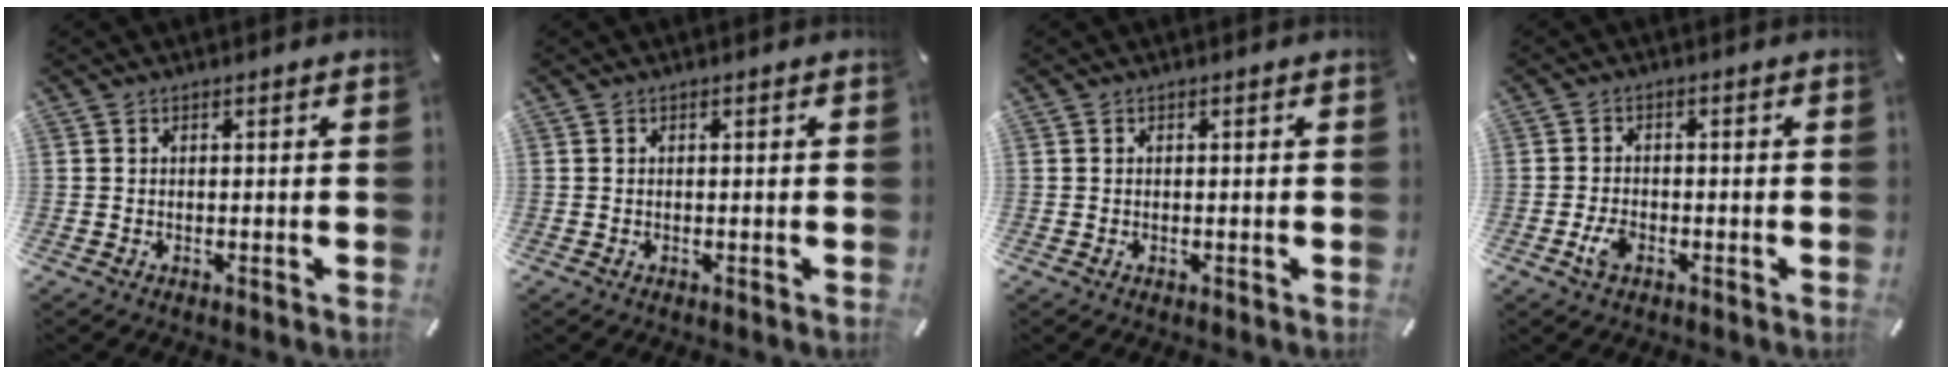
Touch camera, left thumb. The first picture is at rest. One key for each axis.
{"total": 0.0}
{"total": 0.0}
{"total": 3.7, "fx": -1.6, "fy": 2.2, "fz": 2.5, "tx": -0.062, "ty": 0.001, "tz": -0.032}